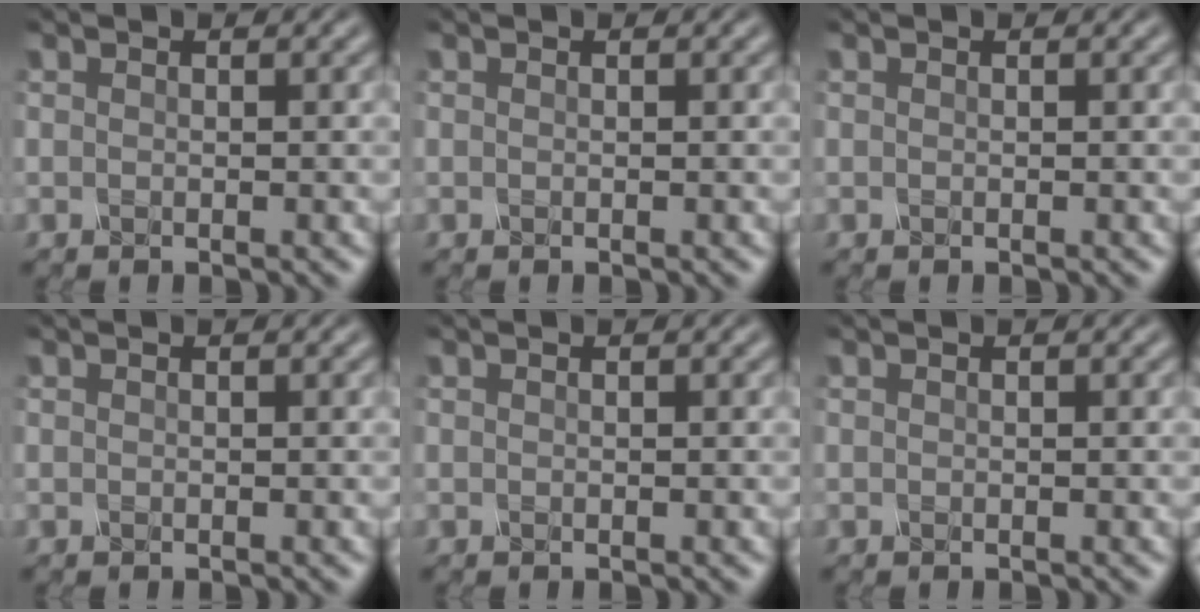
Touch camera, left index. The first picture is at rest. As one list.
[{"total": 0.0}, {"total": 0.0}, {"total": 0.0}, {"total": 0.0}, {"total": 0.0}]